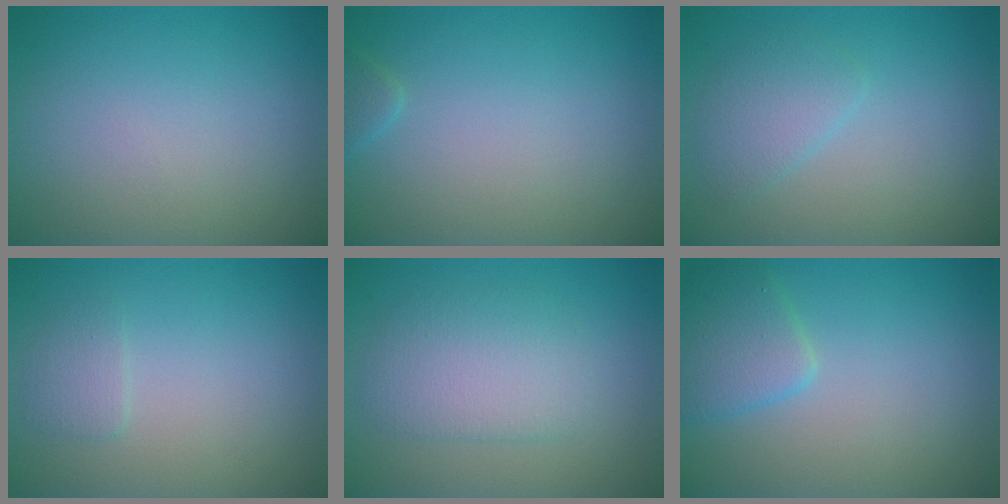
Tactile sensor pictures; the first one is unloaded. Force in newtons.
{"total": 0.8, "press": 0.8, "slide": 0.0}
{"total": 2.2, "press": 2.1, "slide": 0.1}
{"total": 1.2, "press": 1.1, "slide": 0.3}
{"total": 3.6, "press": 3.6, "slide": 0.2}
{"total": 2.8, "press": 2.8, "slide": 0.1}